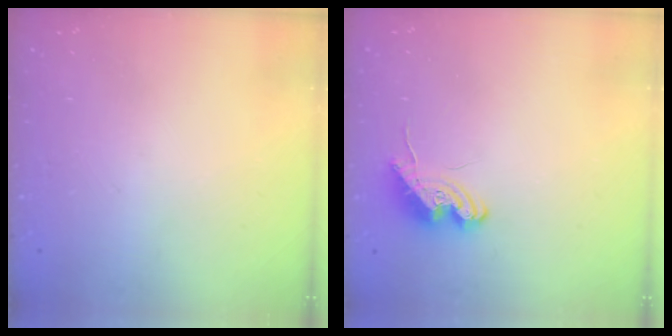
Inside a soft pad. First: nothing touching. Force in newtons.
{"total": 8.3, "press": 8.2, "slide": 1.2}